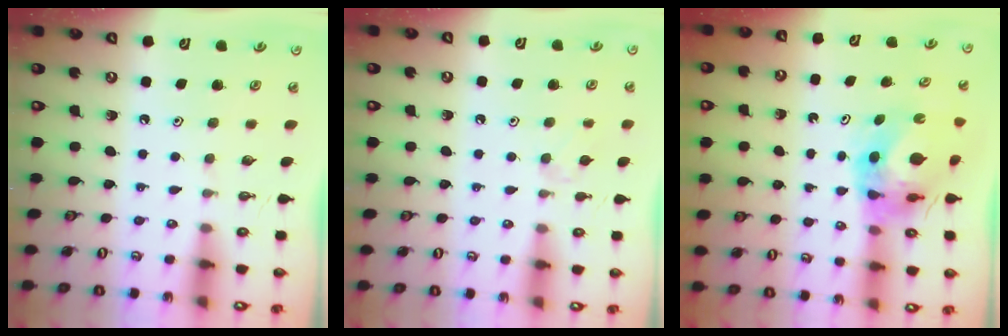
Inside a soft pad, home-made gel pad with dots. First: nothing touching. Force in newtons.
{"total": 3.5, "press": 3.4, "slide": 0.5}
{"total": 8.8, "press": 8.7, "slide": 0.8}